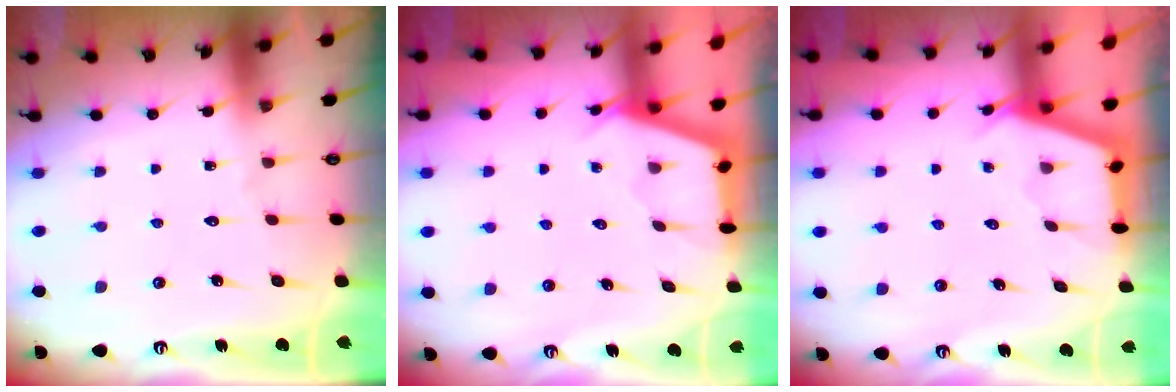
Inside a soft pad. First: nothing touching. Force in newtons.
{"total": 2.8, "press": 2.8, "slide": 0.3}
{"total": 2.8, "press": 2.8, "slide": 0.3}